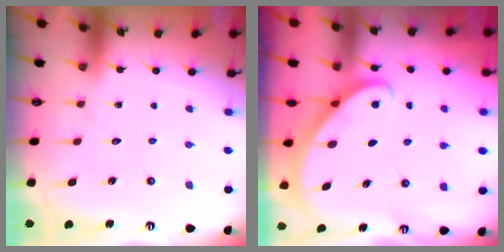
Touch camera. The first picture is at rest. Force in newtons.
{"total": 2.8, "press": 2.8, "slide": 0.2}